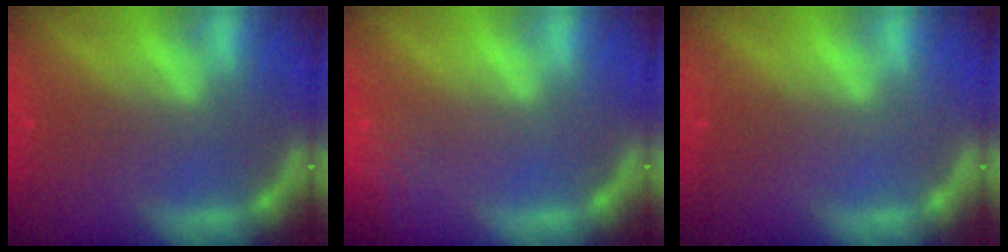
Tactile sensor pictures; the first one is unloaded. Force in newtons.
{"total": 5.1}
{"total": 0.0}